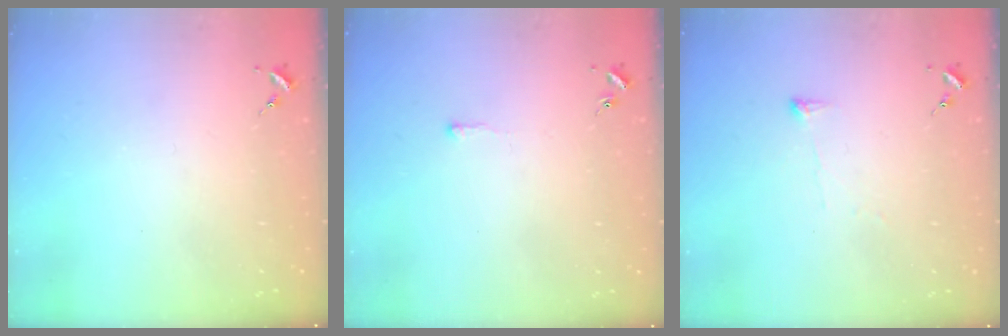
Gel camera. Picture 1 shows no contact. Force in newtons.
{"total": 2.6, "press": 2.6, "slide": 0.4}
{"total": 3.4, "press": 3.3, "slide": 0.5}